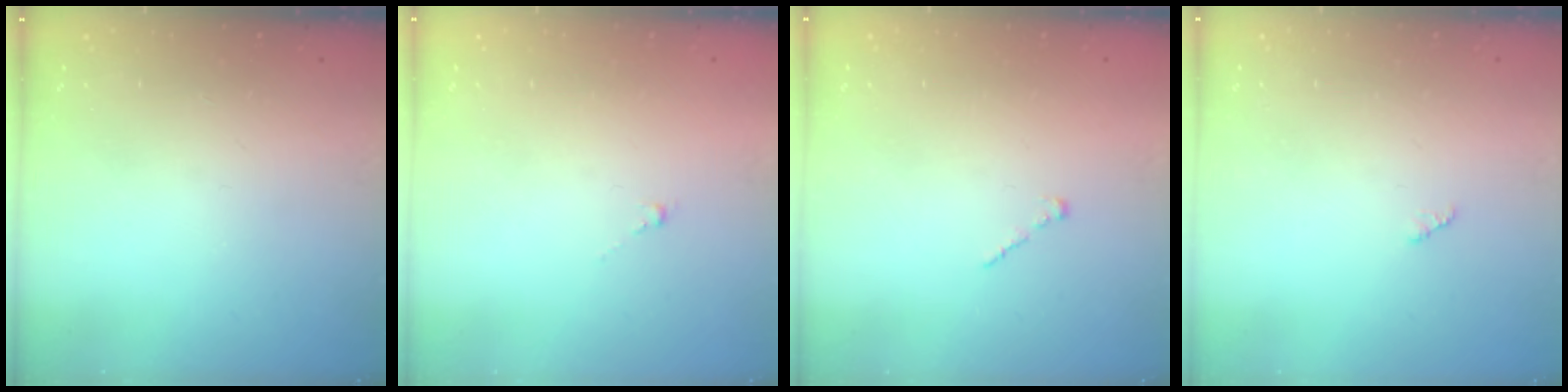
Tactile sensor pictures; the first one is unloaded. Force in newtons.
{"total": 0.6, "press": 0.4, "slide": 0.4}
{"total": 1.0, "press": 0.8, "slide": 0.5}
{"total": 2.8, "press": 2.8, "slide": 0.4}